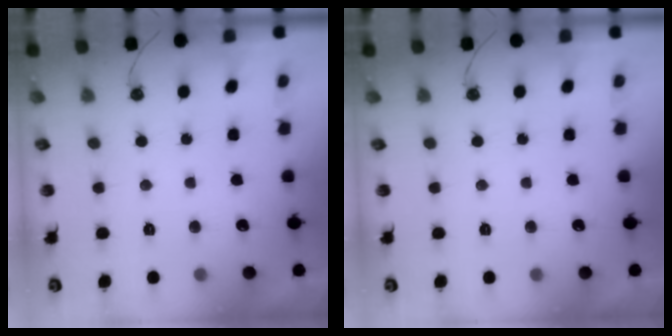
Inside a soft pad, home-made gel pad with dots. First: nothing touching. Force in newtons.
{"total": 0.0}